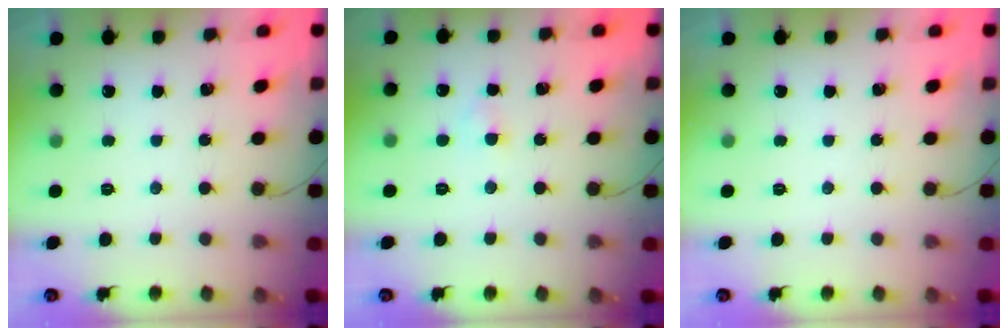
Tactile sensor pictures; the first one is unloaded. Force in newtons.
{"total": 1.8, "press": 1.6, "slide": 0.8}
{"total": 0.0}